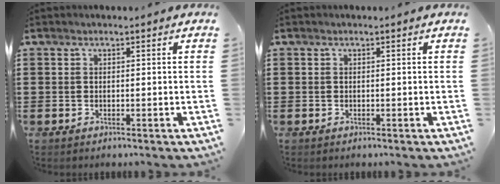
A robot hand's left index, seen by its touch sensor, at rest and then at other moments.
{"total": 0.0}